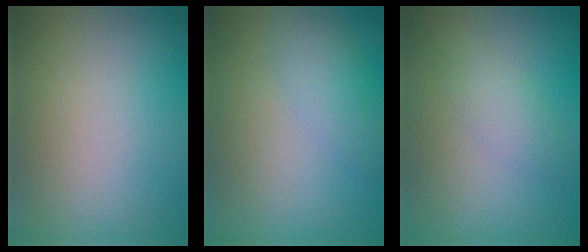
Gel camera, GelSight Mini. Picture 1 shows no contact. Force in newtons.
{"total": 2.2, "press": 2.2, "slide": 0.0}
{"total": 1.8, "press": 1.8, "slide": 0.2}